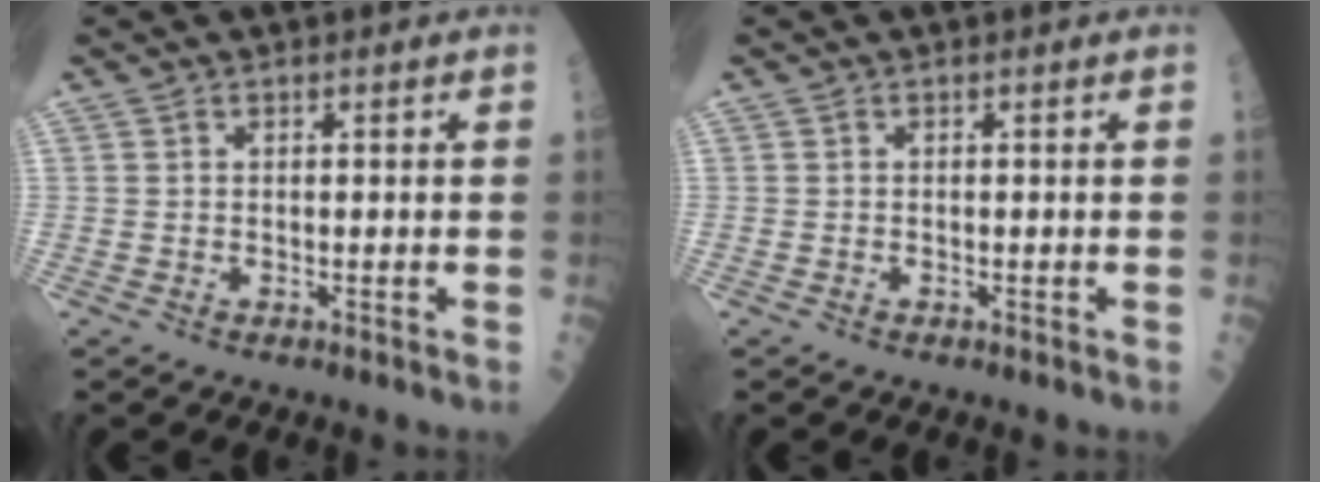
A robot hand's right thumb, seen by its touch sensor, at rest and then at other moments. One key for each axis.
{"total": 0.0}